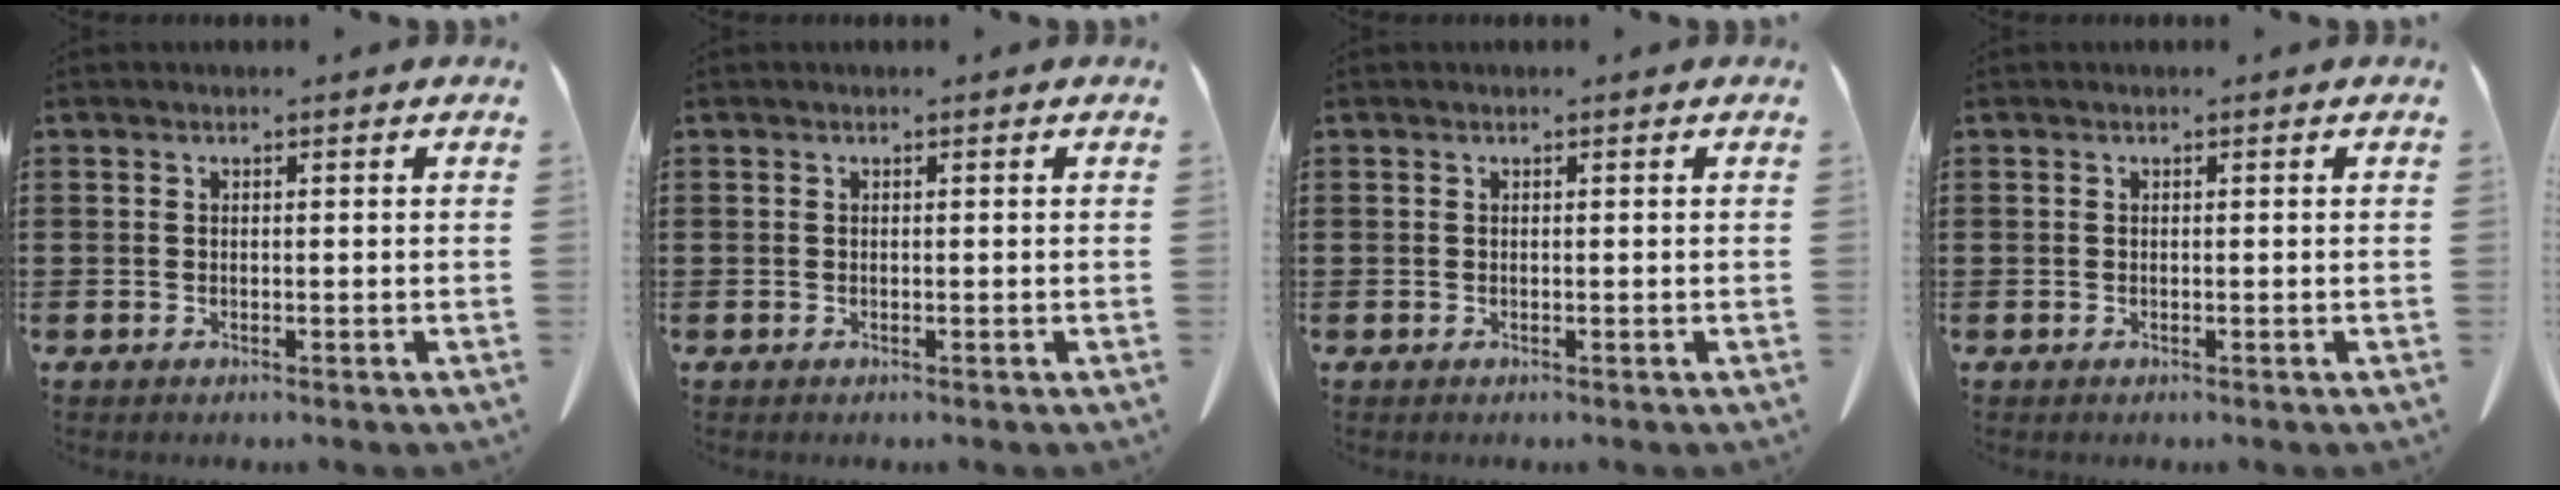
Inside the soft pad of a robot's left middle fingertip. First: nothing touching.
{"total": 0.0}
{"total": 0.0}
{"total": 0.0}